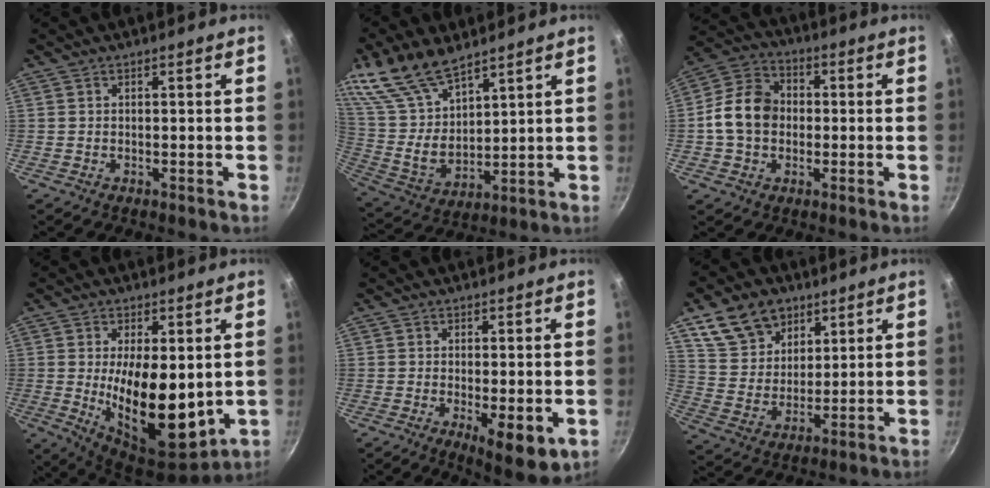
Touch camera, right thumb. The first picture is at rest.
{"total": 16.9, "force": [12.1, 7.2, 9.4], "torque": [-0.171, -0.060, 0.255]}
{"total": 11.5, "force": [-0.5, 9.1, 7.0], "torque": [-0.098, 0.025, -0.028]}
{"total": 16.1, "force": [0.2, 7.4, 14.3], "torque": [-0.215, -0.032, 0.015]}
{"total": 8.1, "force": [-1.8, 2.6, 7.4], "torque": [-0.097, -0.014, -0.015]}
{"total": 13.4, "force": [7.6, 9.4, 5.8], "torque": [-0.077, -0.025, 0.146]}